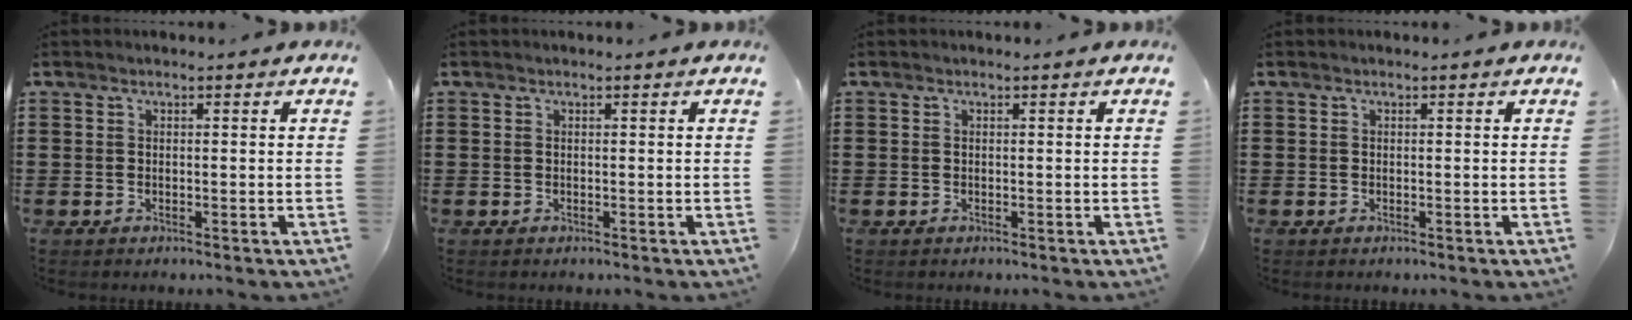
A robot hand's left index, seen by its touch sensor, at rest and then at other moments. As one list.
[{"total": 0.0}, {"total": 0.0}, {"total": 0.0}]